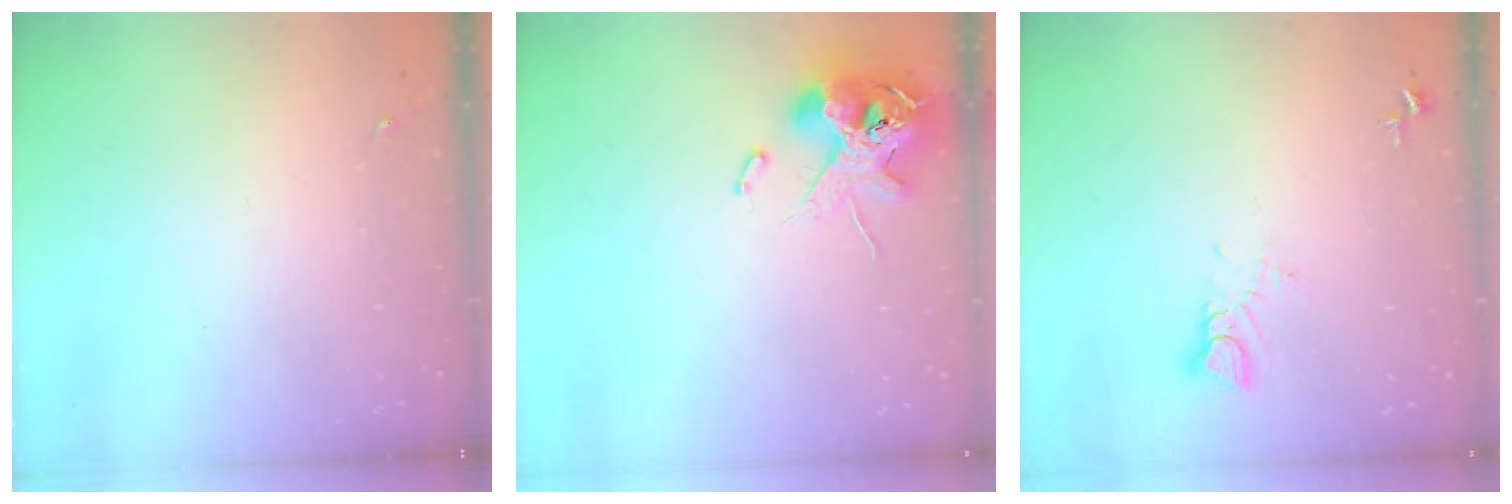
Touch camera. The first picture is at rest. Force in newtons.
{"total": 12.2, "press": 12.1, "slide": 2.0}
{"total": 3.7, "press": 3.7, "slide": 0.3}